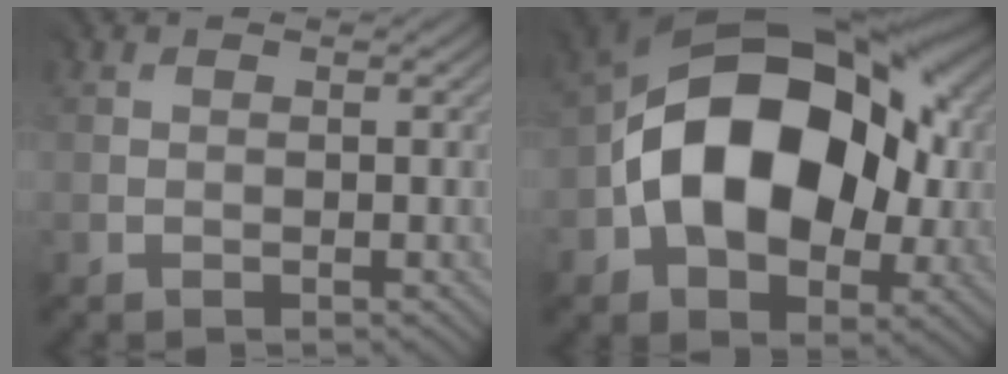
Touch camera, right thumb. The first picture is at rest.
{"total": 15.4, "force": [-1.1, 10.3, 11.3], "torque": [-0.161, 0.011, -0.026]}